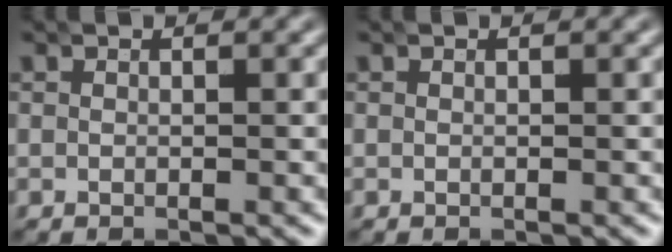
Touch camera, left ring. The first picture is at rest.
{"total": 0.0}